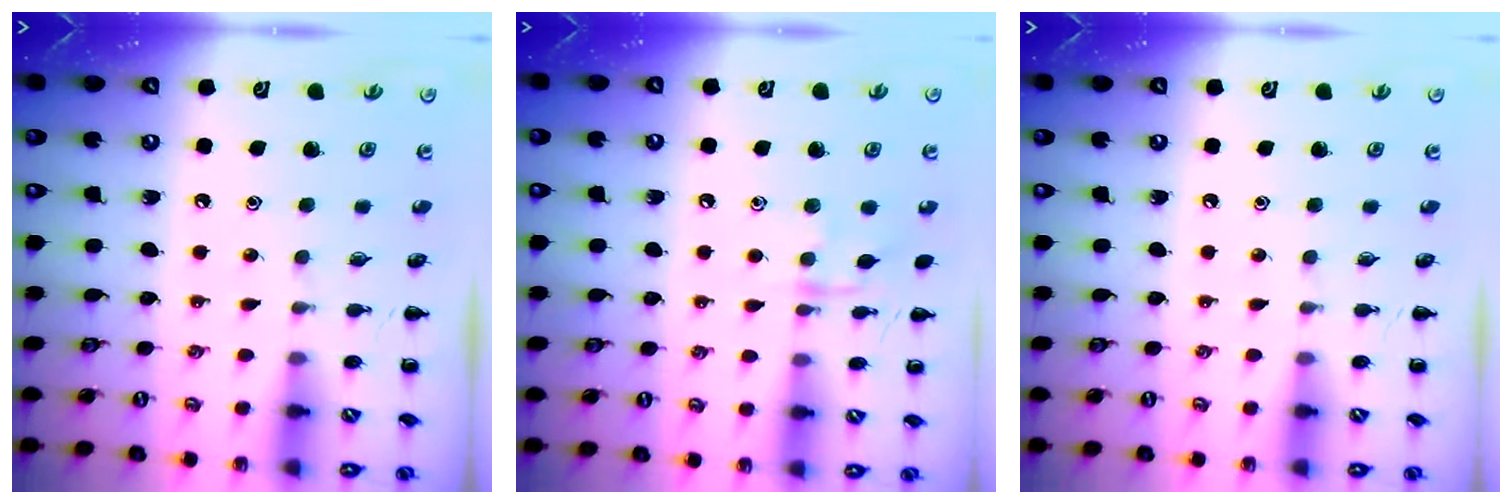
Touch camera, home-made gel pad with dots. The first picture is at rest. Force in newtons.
{"total": 6.7, "press": 6.7, "slide": 0.8}
{"total": 0.0}